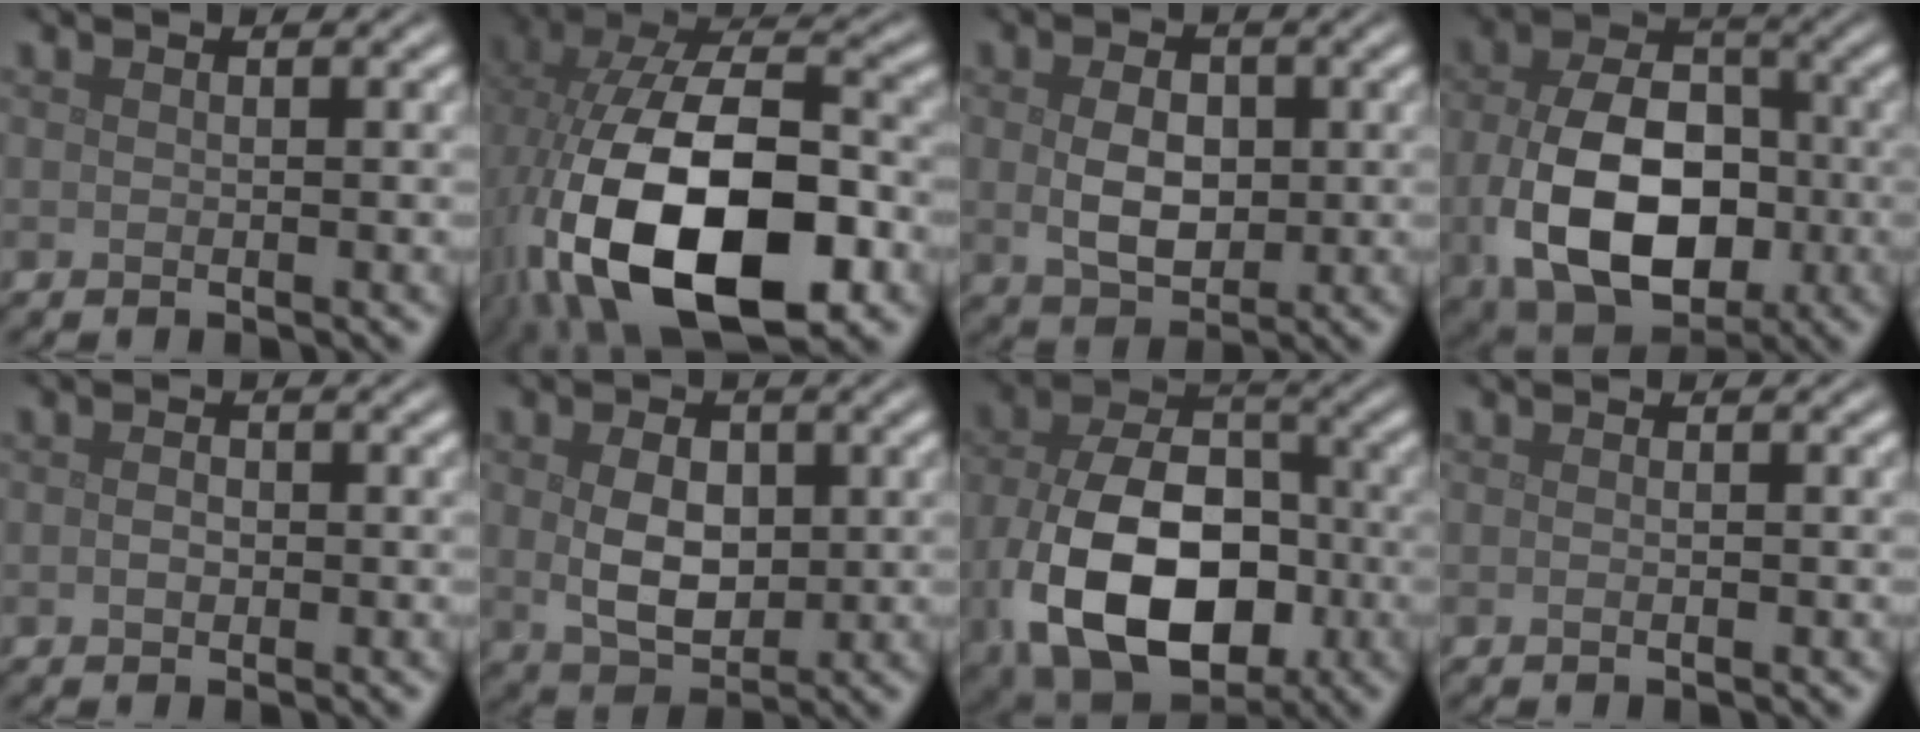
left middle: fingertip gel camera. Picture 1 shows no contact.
{"total": 17.6, "force": [-5.0, 9.4, 14.0], "torque": [-0.270, -0.025, -0.075]}
{"total": 4.2, "force": [0.1, 2.9, 3.1], "torque": [-0.060, -0.004, 0.003]}
{"total": 11.4, "force": [-2.0, 7.7, 8.2], "torque": [-0.168, -0.025, -0.025]}
{"total": 1.0, "force": [-0.2, 0.8, 0.7], "torque": [-0.014, -0.002, -0.006]}
{"total": 4.8, "force": [0.3, 3.2, 3.6], "torque": [-0.070, -0.005, 0.009]}
{"total": 13.2, "force": [-3.4, 8.7, 9.4], "torque": [-0.182, -0.035, -0.057]}
{"total": 0.6, "force": [-0.1, 0.2, 0.5], "torque": [-0.005, -0.005, -0.001]}